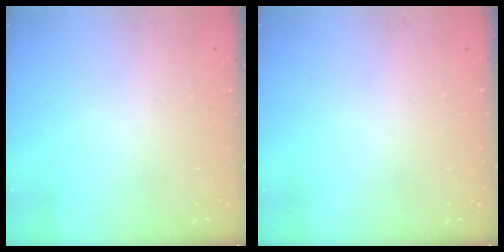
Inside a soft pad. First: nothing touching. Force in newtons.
{"total": 0.0}